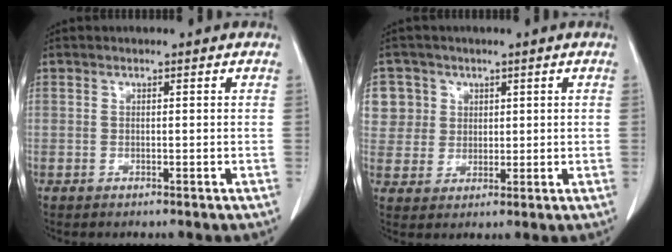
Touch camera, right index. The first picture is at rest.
{"total": 6.9, "force": [2.7, 6.3, 0.3], "torque": [0.002, 0.015, 0.060]}